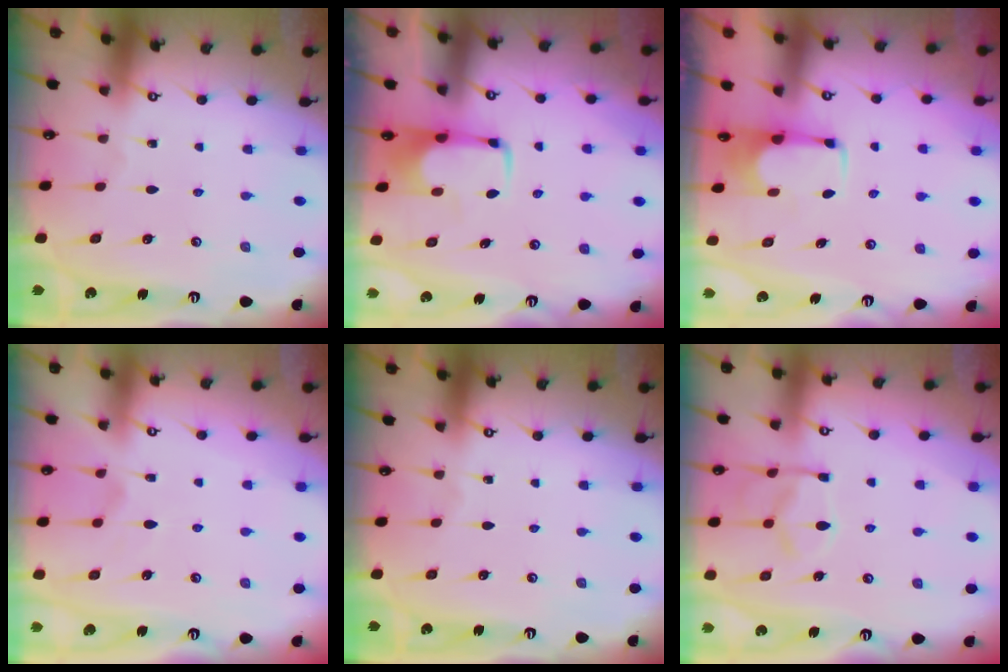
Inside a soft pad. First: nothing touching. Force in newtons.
{"total": 2.0, "press": 2.0, "slide": 0.4}
{"total": 1.8, "press": 1.5, "slide": 0.9}
{"total": 1.8, "press": 1.3, "slide": 1.2}
{"total": 0.0}
{"total": 11.1, "press": 11.0, "slide": 1.4}